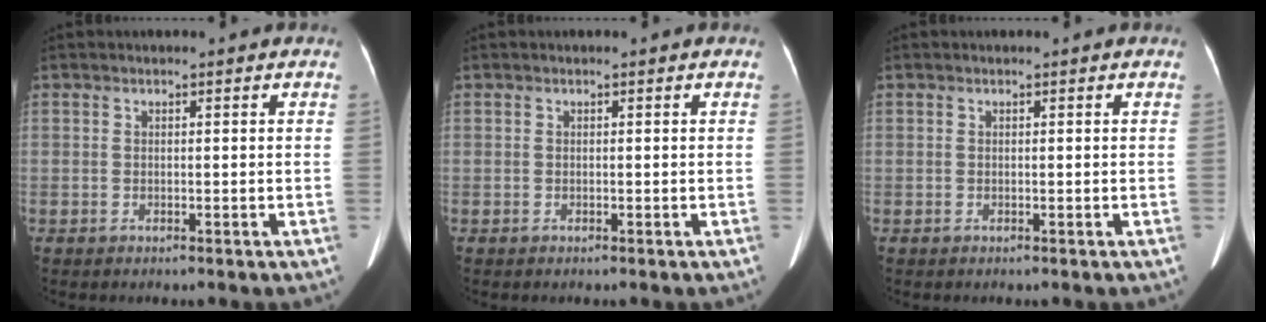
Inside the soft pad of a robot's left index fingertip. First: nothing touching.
{"total": 0.0}
{"total": 0.0}